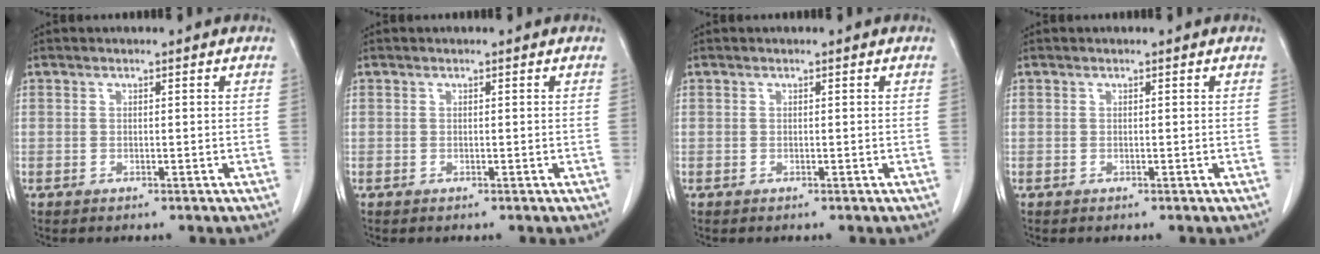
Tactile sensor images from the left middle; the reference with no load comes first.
{"total": 0.0}
{"total": 0.0}
{"total": 0.0}